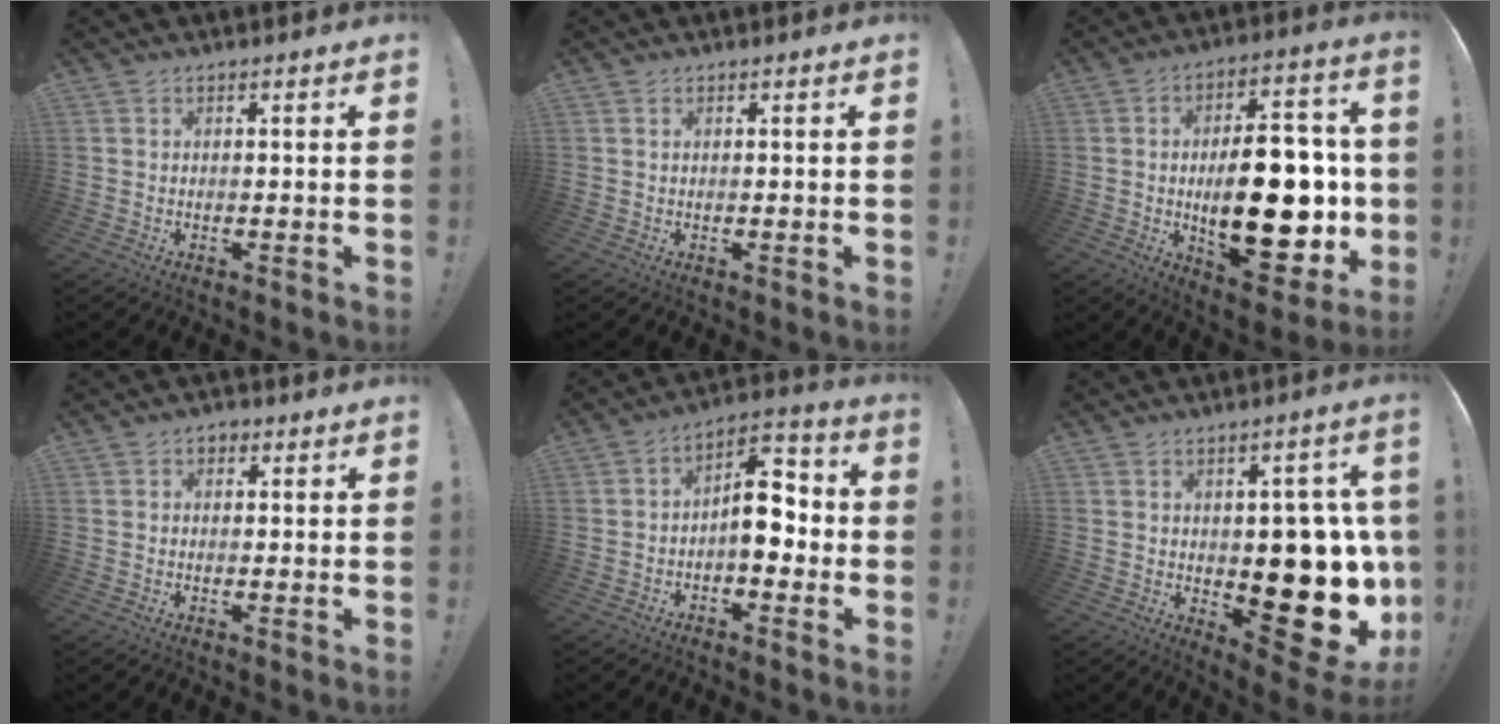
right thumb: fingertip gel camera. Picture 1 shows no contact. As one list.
[{"total": 0.0}, {"total": 26.4, "force": [-1.5, 12.3, 23.2], "torque": [-0.362, -0.005, -0.013]}, {"total": 2.0, "force": [0.6, 1.6, 1.1], "torque": [-0.010, -0.002, 0.009]}, {"total": 11.2, "force": [-1.3, 6.6, 8.9], "torque": [-0.130, 0.018, -0.019]}, {"total": 18.2, "force": [-2.1, 10.3, 14.8], "torque": [-0.156, 0.004, -0.012]}]